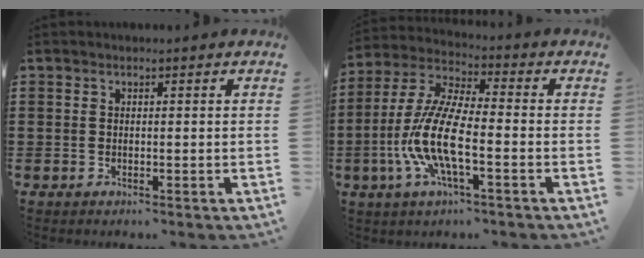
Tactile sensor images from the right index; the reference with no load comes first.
{"total": 10.4, "force": [-3.5, 2.8, 9.4], "torque": [-0.234, -0.019, -0.076]}